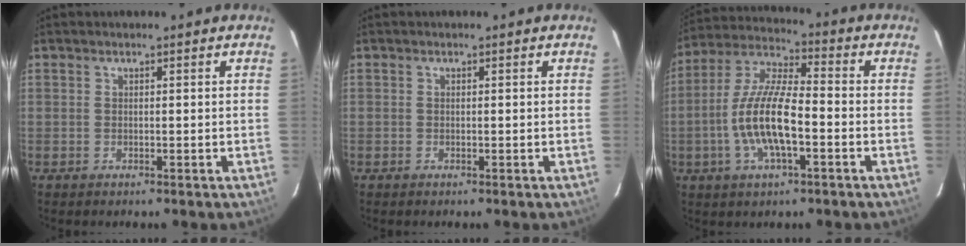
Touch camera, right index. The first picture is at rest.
{"total": 0.0}
{"total": 13.4, "force": [-3.6, 4.0, 12.2], "torque": [-0.250, -0.001, -0.070]}